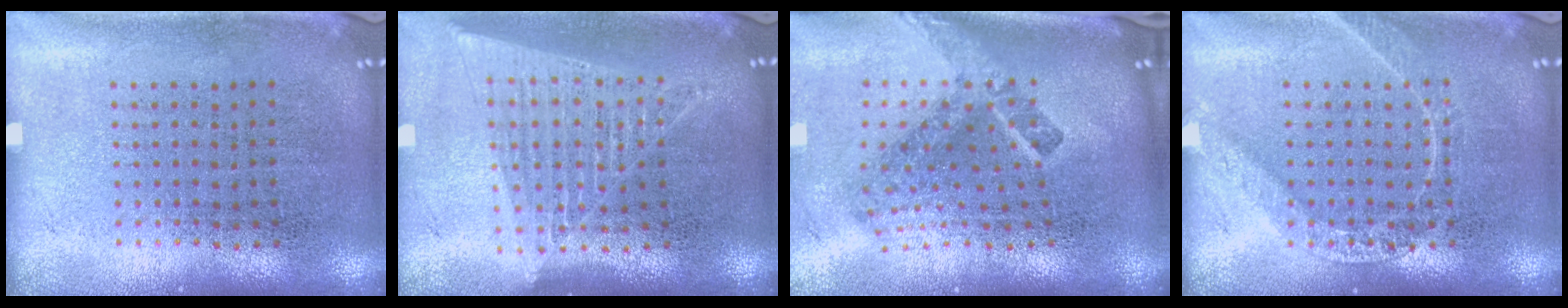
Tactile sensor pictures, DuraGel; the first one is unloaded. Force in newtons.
{"total": 1.6, "press": 1.5, "slide": 0.6}
{"total": 2.7, "press": 1.7, "slide": 2.1}
{"total": 1.8, "press": 1.8, "slide": 0.3}